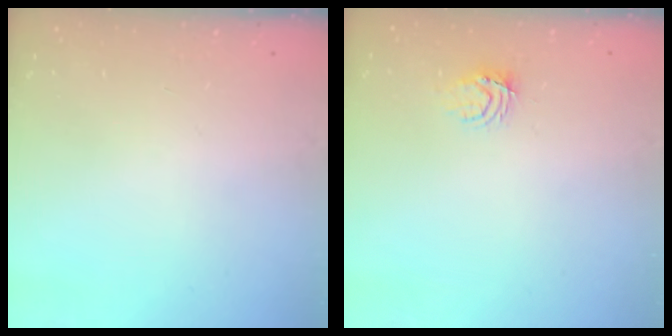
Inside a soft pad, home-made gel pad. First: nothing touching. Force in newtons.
{"total": 3.9, "press": 3.9, "slide": 0.4}